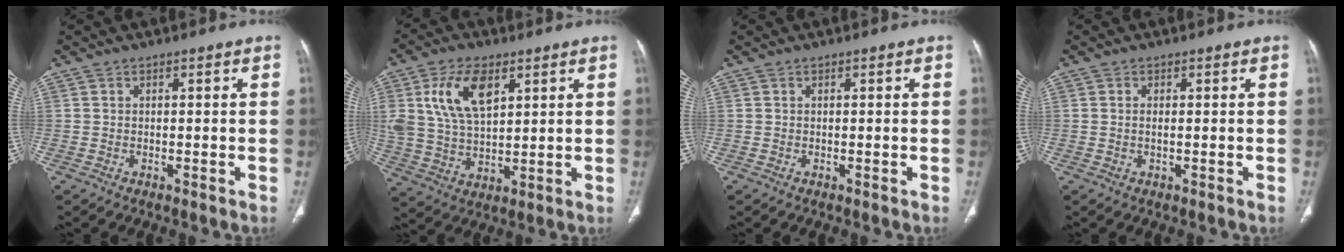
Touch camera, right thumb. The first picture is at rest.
{"total": 12.8, "force": [5.2, 6.9, 9.5], "torque": [-0.176, -0.014, 0.107]}
{"total": 0.0}
{"total": 0.9, "force": [0.2, 0.3, 0.8], "torque": [-0.020, 0.002, 0.005]}